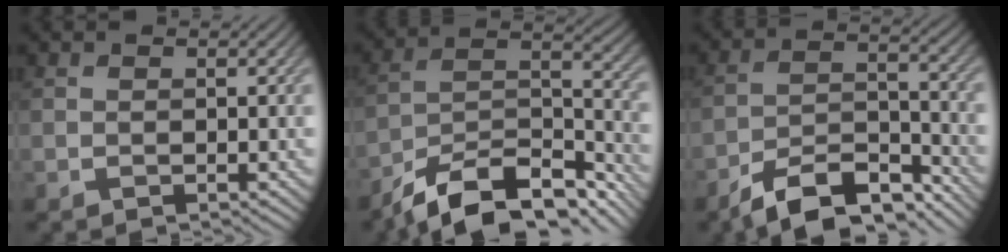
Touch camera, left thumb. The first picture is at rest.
{"total": 13.5, "force": [-10.5, 4.4, 7.2], "torque": [-0.143, -0.011, -0.183]}
{"total": 10.5, "force": [-8.6, 3.1, 5.3], "torque": [-0.089, -0.001, -0.158]}